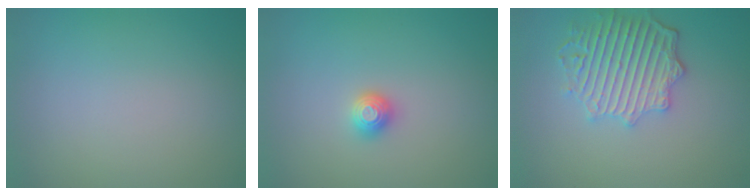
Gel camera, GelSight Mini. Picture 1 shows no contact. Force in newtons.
{"total": 1.3, "press": 1.2, "slide": 0.4}
{"total": 5.3, "press": 4.5, "slide": 2.7}